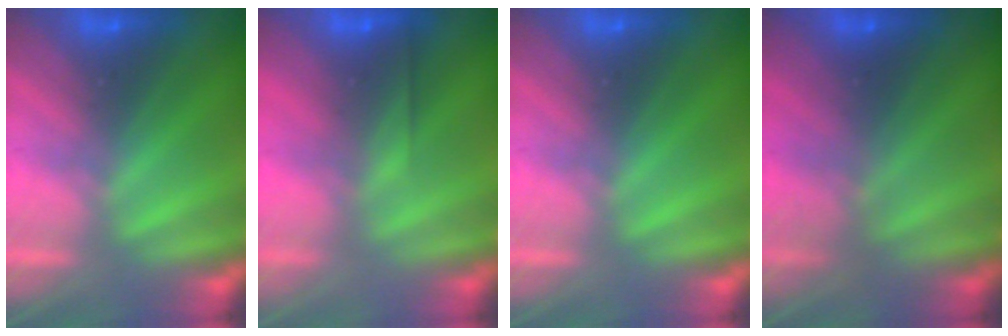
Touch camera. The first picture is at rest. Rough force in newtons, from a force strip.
{"total": 2.6}
{"total": 0.0}
{"total": 1.8}